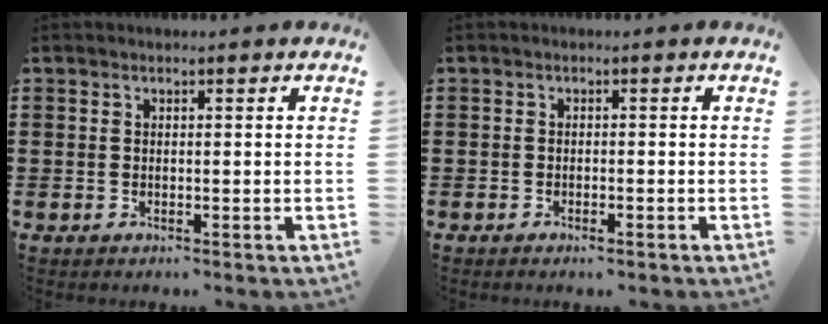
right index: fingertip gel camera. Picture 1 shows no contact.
{"total": 0.8, "force": [-0.7, 0.2, 0.3], "torque": [-0.009, -0.002, -0.014]}